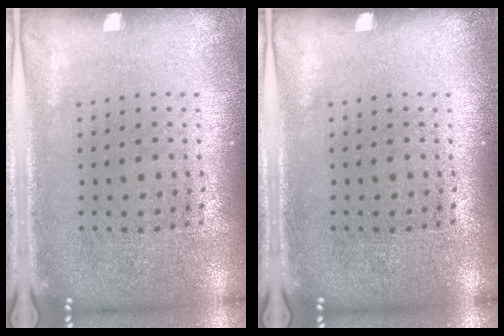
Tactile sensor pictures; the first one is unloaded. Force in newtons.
{"total": 0.0}